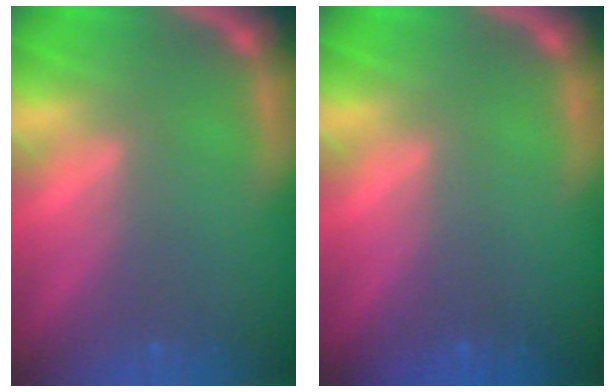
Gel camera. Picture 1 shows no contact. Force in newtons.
{"total": 0.0}